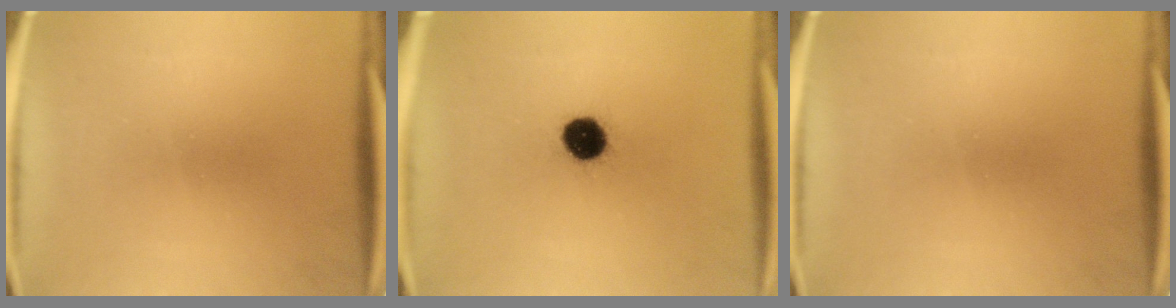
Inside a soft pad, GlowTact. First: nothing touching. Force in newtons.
{"total": 8.6}
{"total": 0.0}